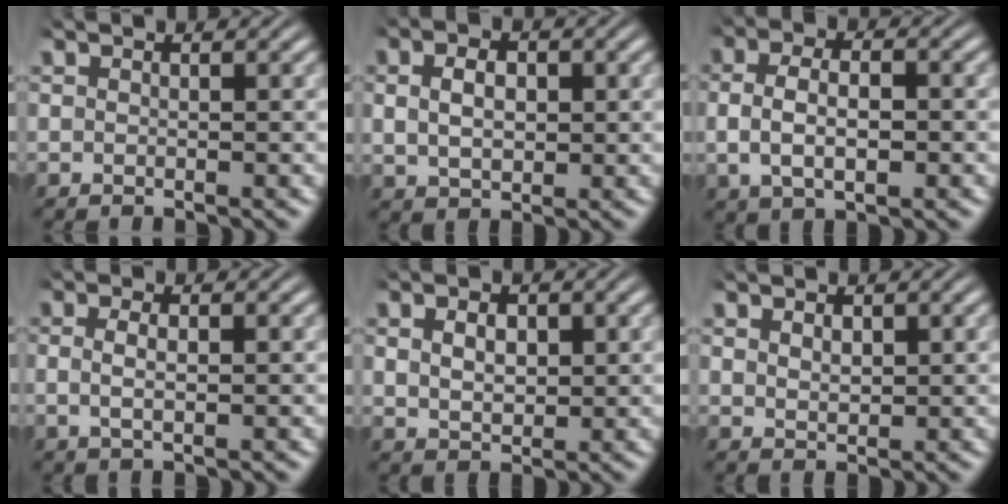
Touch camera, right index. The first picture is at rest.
{"total": 3.7, "force": [0.6, 2.5, 2.7], "torque": [-0.042, -0.003, 0.019]}
{"total": 5.0, "force": [-0.2, 3.0, 4.0], "torque": [-0.076, -0.003, 0.003]}
{"total": 2.3, "force": [0.1, 0.8, 2.1], "torque": [-0.043, -0.007, 0.008]}
{"total": 2.0, "force": [0.5, 0.9, 1.7], "torque": [-0.018, -0.019, 0.029]}
{"total": 1.3, "force": [0.7, 0.5, 1.0], "torque": [-0.018, -0.013, 0.026]}